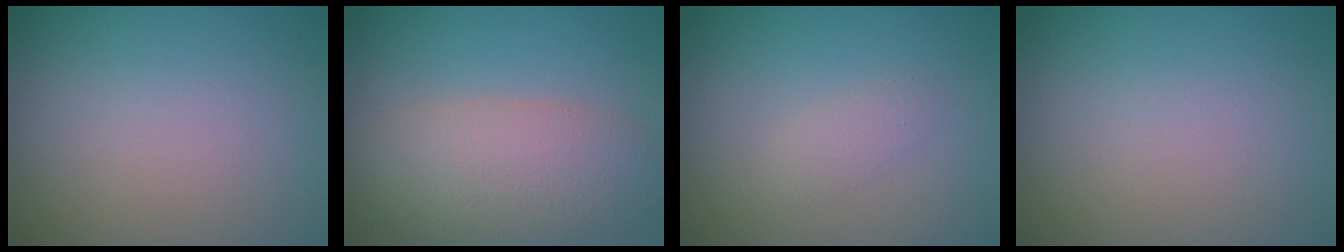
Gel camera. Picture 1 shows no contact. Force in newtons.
{"total": 6.6, "press": 6.6, "slide": 0.3}
{"total": 1.2, "press": 1.2, "slide": 0.0}
{"total": 0.0}